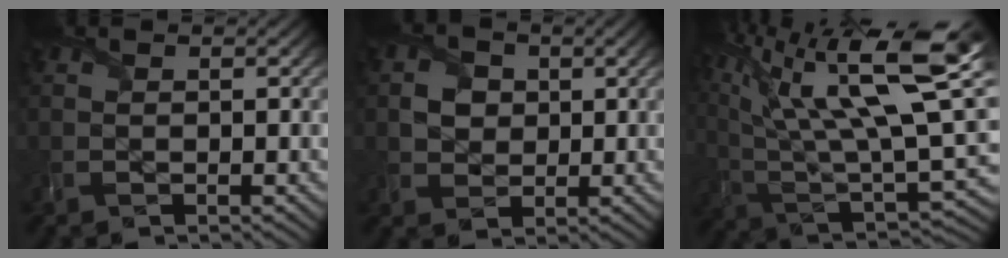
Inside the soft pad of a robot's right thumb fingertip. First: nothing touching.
{"total": 3.4, "force": [0.6, 3.0, 1.5], "torque": [-0.036, -0.001, 0.004]}
{"total": 20.1, "force": [9.4, 6.5, 16.5], "torque": [-0.299, 0.031, 0.160]}